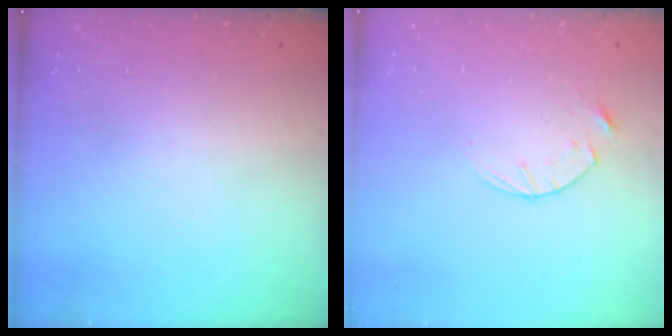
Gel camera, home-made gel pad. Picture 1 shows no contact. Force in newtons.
{"total": 3.2, "press": 3.2, "slide": 0.4}